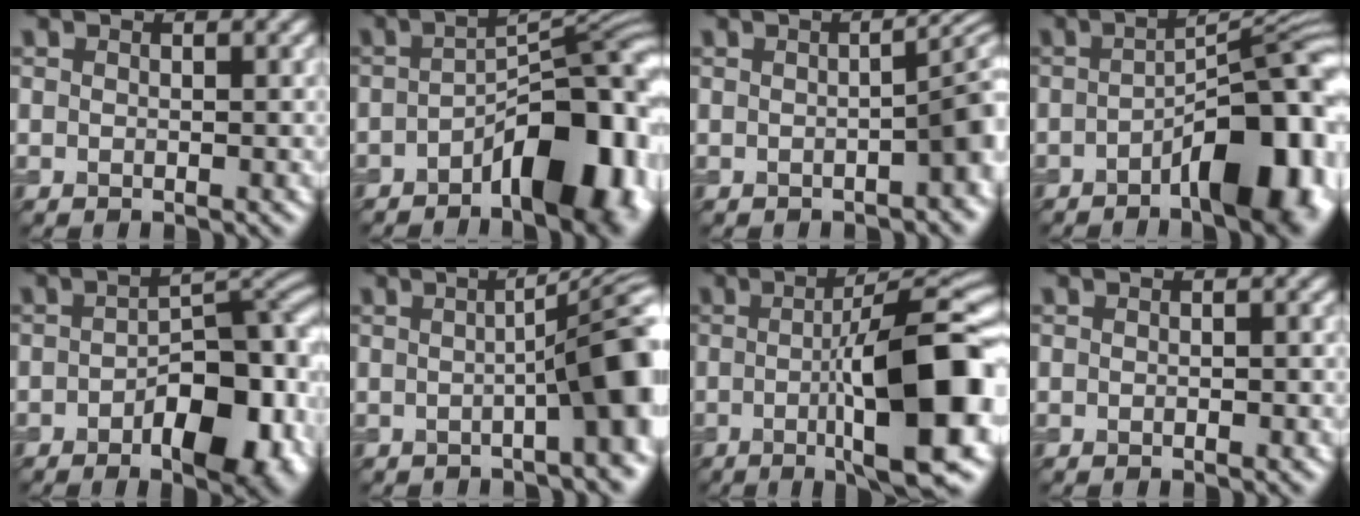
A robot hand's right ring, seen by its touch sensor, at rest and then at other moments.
{"total": 10.6, "force": [-5.0, 3.7, 8.5], "torque": [-0.116, 0.008, -0.068]}
{"total": 4.7, "force": [-0.8, 1.4, 4.4], "torque": [-0.035, 0.012, 0.000]}
{"total": 10.8, "force": [-4.3, 3.1, 9.4], "torque": [-0.124, 0.013, -0.058]}
{"total": 10.1, "force": [-3.4, 4.7, 8.2], "torque": [-0.111, 0.008, -0.044]}
{"total": 9.7, "force": [-0.6, 2.0, 9.4], "torque": [-0.090, 0.024, -0.006]}
{"total": 13.4, "force": [-1.7, 3.3, 12.9], "torque": [-0.164, 0.014, -0.021]}
{"total": 1.0, "force": [-0.3, 0.2, 0.9], "torque": [-0.007, 0.006, 0.000]}